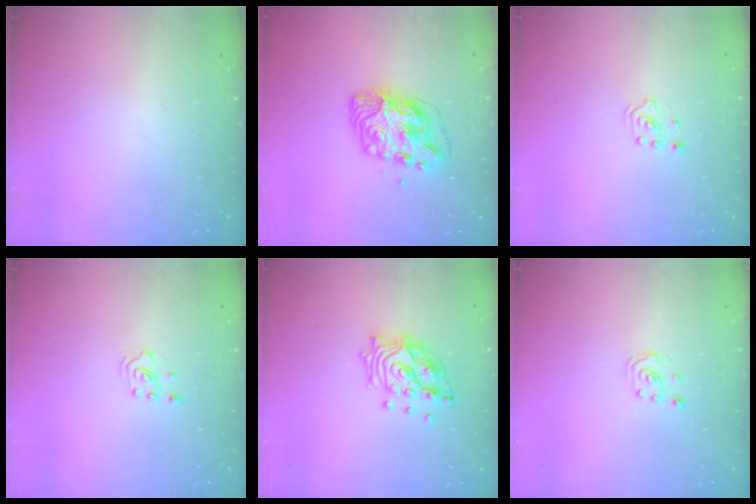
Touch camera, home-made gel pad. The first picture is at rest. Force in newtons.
{"total": 9.6, "press": 9.6, "slide": 0.4}
{"total": 2.0, "press": 2.0, "slide": 0.2}
{"total": 2.0, "press": 2.0, "slide": 0.2}
{"total": 13.1, "press": 13.1, "slide": 1.1}
{"total": 2.0, "press": 1.8, "slide": 0.8}